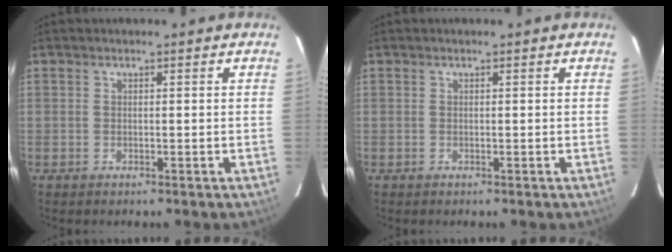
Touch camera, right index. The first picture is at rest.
{"total": 0.0}